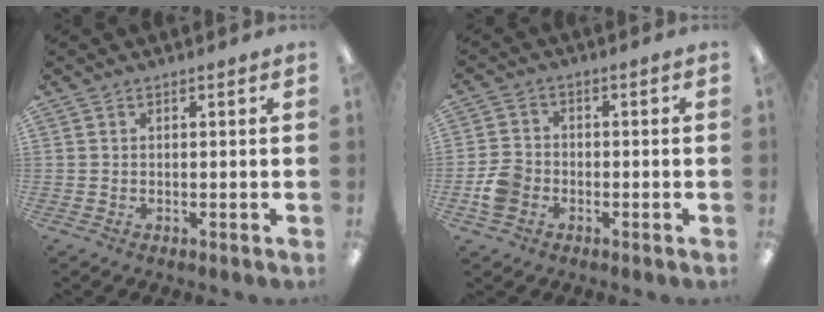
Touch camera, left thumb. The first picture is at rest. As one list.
[{"total": 5.8, "force": [-2.2, 4.4, 2.9], "torque": [-0.057, 0.013, -0.040]}]